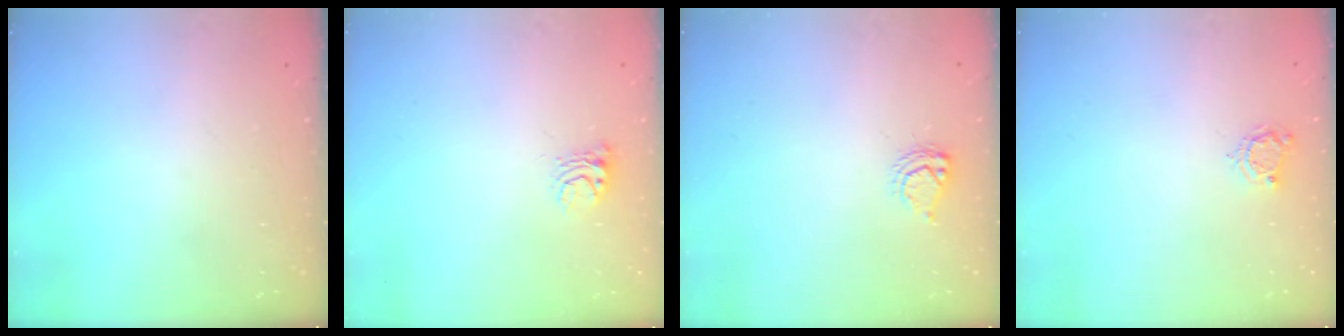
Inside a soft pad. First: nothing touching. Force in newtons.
{"total": 5.3, "press": 5.3, "slide": 0.3}
{"total": 5.0, "press": 4.9, "slide": 0.6}
{"total": 5.4, "press": 5.4, "slide": 0.3}